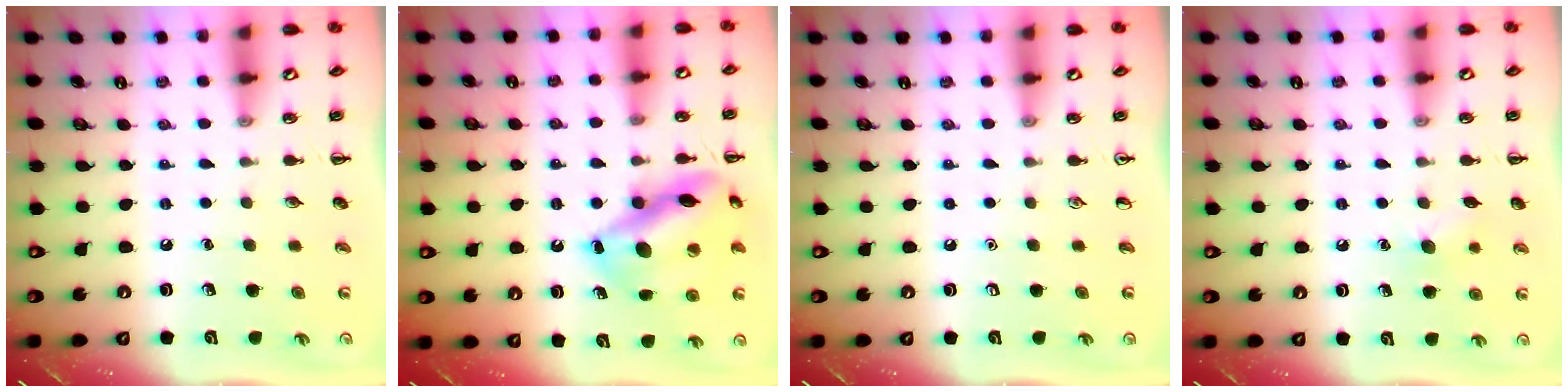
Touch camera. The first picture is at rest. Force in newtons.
{"total": 16.2, "press": 16.2, "slide": 1.5}
{"total": 0.0}
{"total": 7.1, "press": 6.9, "slide": 1.9}